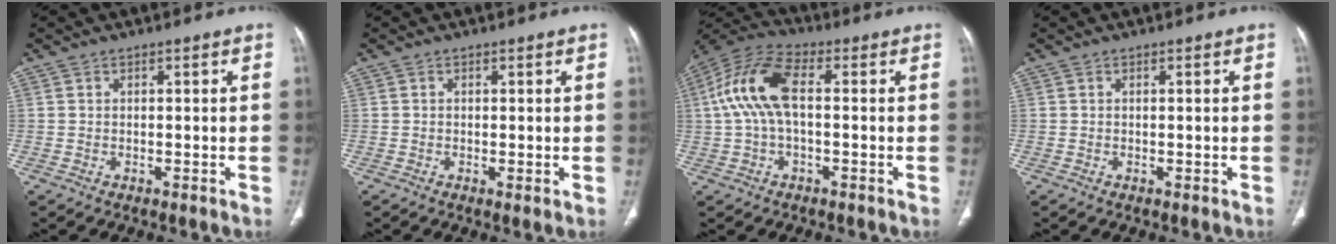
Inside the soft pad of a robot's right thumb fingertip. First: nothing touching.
{"total": 0.8, "force": [-0.1, 0.2, 0.8], "torque": [-0.017, -0.005, -0.002]}
{"total": 12.0, "force": [0.8, 5.8, 10.5], "torque": [-0.230, 0.036, 0.008]}
{"total": 0.0}